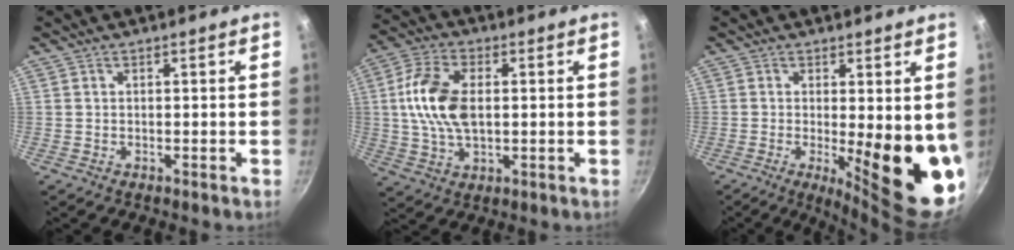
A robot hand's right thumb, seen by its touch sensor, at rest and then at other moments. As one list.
[{"total": 12.4, "force": [1.1, 7.3, 10.0], "torque": [-0.187, 0.014, 0.014]}, {"total": 14.5, "force": [-1.1, 3.9, 13.9], "torque": [-0.158, -0.033, -0.005]}]